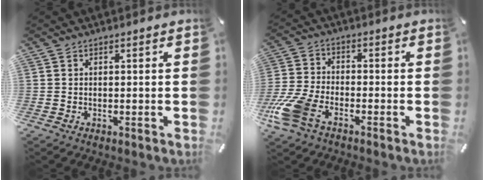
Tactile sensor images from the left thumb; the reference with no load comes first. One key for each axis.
{"total": 10.8, "fx": -6.1, "fy": 5.6, "fz": 7.0, "tx": -0.160, "ty": 0.016, "tz": -0.116}